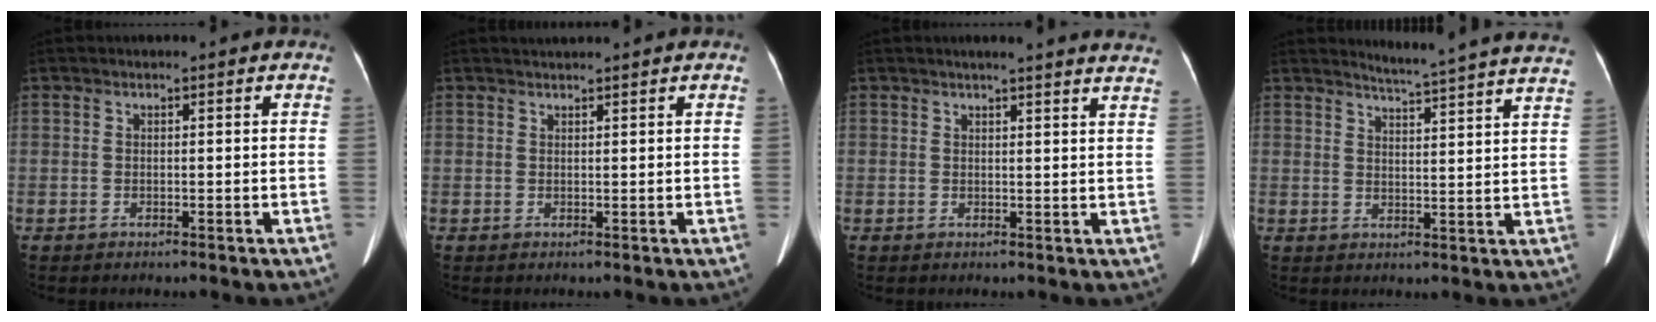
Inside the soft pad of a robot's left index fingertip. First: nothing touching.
{"total": 1.4, "force": [1.3, -0.4, 0.2], "torque": [-0.005, 0.014, 0.031]}
{"total": 13.4, "force": [12.4, 0.4, 4.9], "torque": [-0.053, -0.019, 0.128]}
{"total": 16.3, "force": [15.6, -1.3, 4.7], "torque": [-0.078, -0.067, 0.180]}